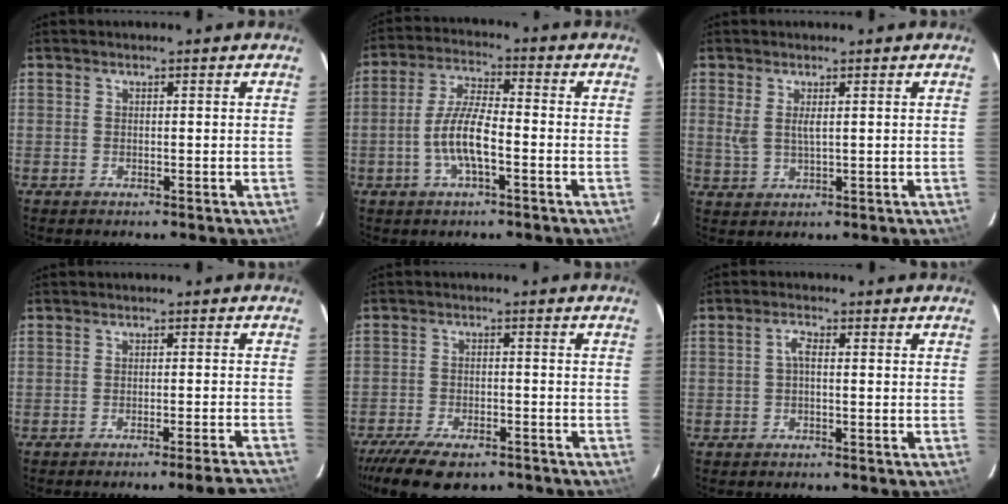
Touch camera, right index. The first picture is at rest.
{"total": 8.3, "force": [-2.7, 2.1, 7.6], "torque": [-0.156, 0.005, -0.053]}
{"total": 3.3, "force": [1.0, 1.1, 2.9], "torque": [-0.057, -0.004, 0.022]}
{"total": 8.2, "force": [-7.7, -1.2, 2.4], "torque": [-0.029, 0.002, -0.094]}
{"total": 12.9, "force": [-10.1, 4.7, 6.6], "torque": [-0.152, -0.029, -0.162]}
{"total": 1.9, "force": [-0.2, 0.7, 1.7], "torque": [-0.036, 0.009, -0.006]}